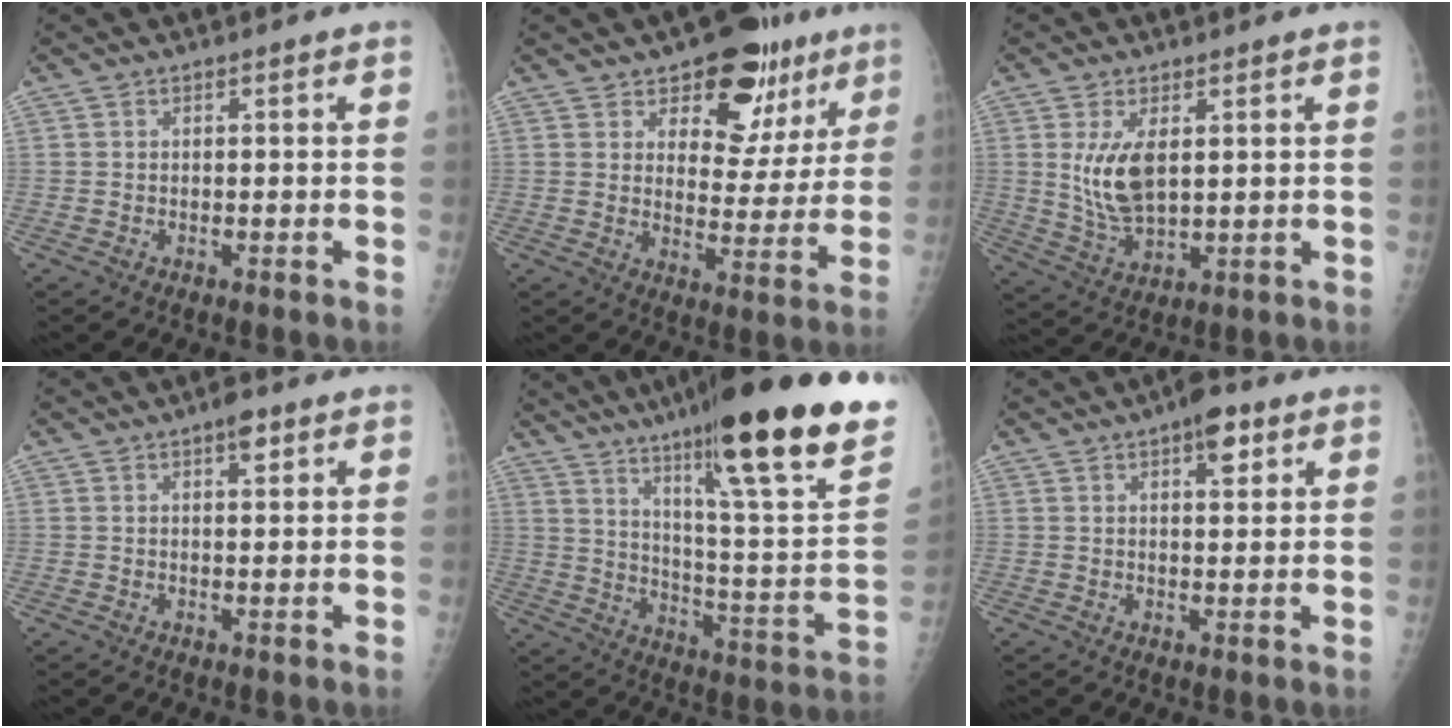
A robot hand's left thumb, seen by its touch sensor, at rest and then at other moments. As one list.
[{"total": 15.5, "force": [9.3, 8.7, 8.8], "torque": [-0.051, -0.044, 0.131]}, {"total": 8.6, "force": [2.1, 4.2, 7.2], "torque": [-0.133, -0.019, 0.053]}, {"total": 2.9, "force": [1.6, 1.1, 2.1], "torque": [-0.022, -0.004, 0.020]}, {"total": 32.0, "force": [21.5, 3.3, 23.5], "torque": [-0.311, -0.086, 0.318]}, {"total": 5.7, "force": [3.0, 2.4, 4.2], "torque": [-0.043, -0.008, 0.036]}]